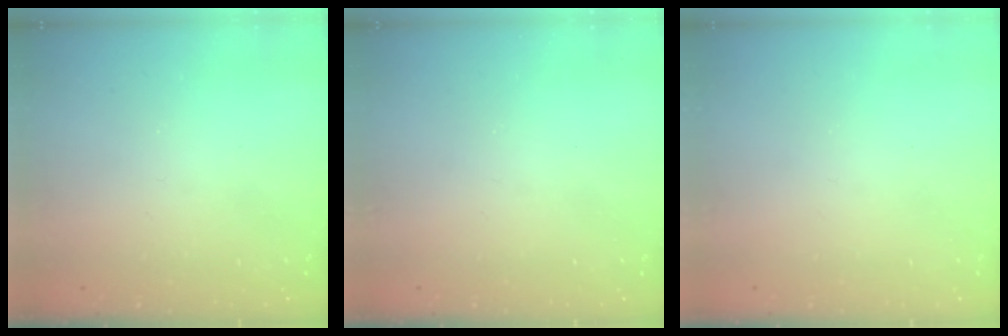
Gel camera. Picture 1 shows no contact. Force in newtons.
{"total": 0.0}
{"total": 0.0}